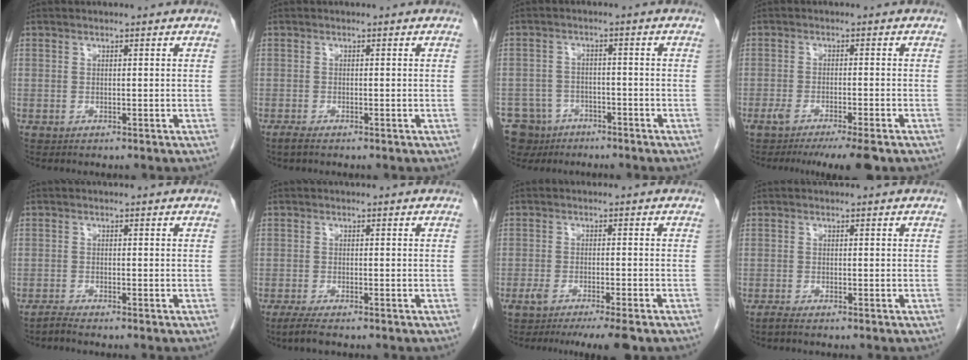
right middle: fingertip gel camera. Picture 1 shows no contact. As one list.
[{"total": 1.2, "force": [-1.0, 0.1, 0.7], "torque": [-0.026, -0.004, -0.021]}, {"total": 7.8, "force": [-5.5, 5.5, 0.8], "torque": [-0.021, 0.006, -0.088]}, {"total": 7.8, "force": [-6.0, 0.2, 5.0], "torque": [-0.063, -0.014, -0.091]}, {"total": 1.2, "force": [-1.1, -0.3, 0.3], "torque": [-0.010, -0.002, -0.024]}, {"total": 2.8, "force": [-2.1, 0.2, 1.7], "torque": [-0.040, -0.009, -0.039]}, {"total": 7.3, "force": [-5.7, 0.2, 4.6], "torque": [-0.058, -0.012, -0.085]}, {"total": 0.9, "force": [-0.7, -0.1, 0.5], "torque": [-0.015, -0.002, -0.017]}]